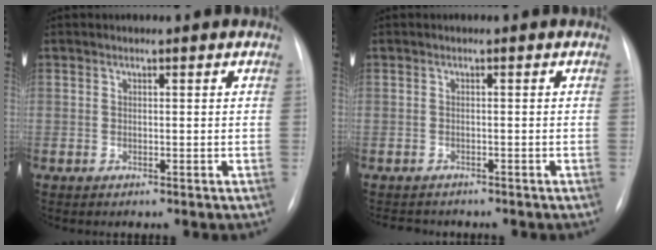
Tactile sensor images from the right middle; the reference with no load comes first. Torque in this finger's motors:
{"motor_torque": [0.26, -0.30, -0.02, -0.01]}